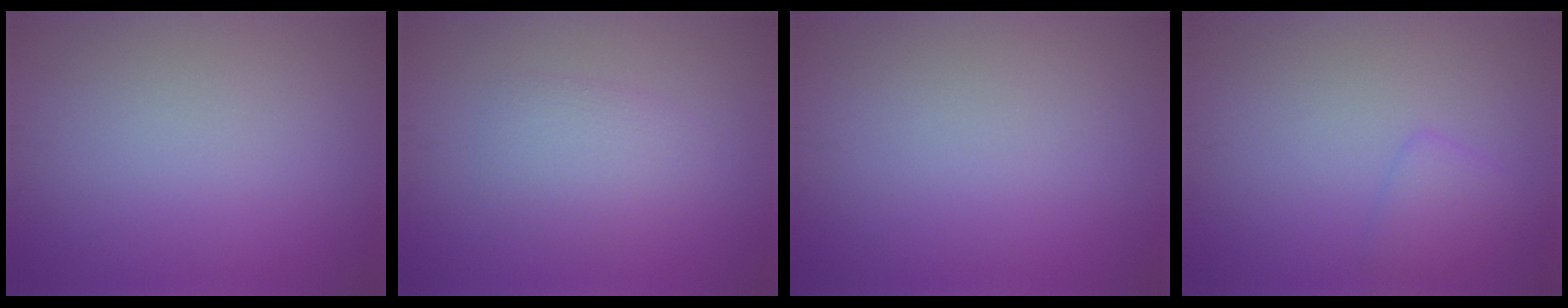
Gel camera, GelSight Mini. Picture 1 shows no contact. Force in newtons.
{"total": 2.4, "press": 2.4, "slide": 0.2}
{"total": 0.0}
{"total": 1.9, "press": 1.9, "slide": 0.2}